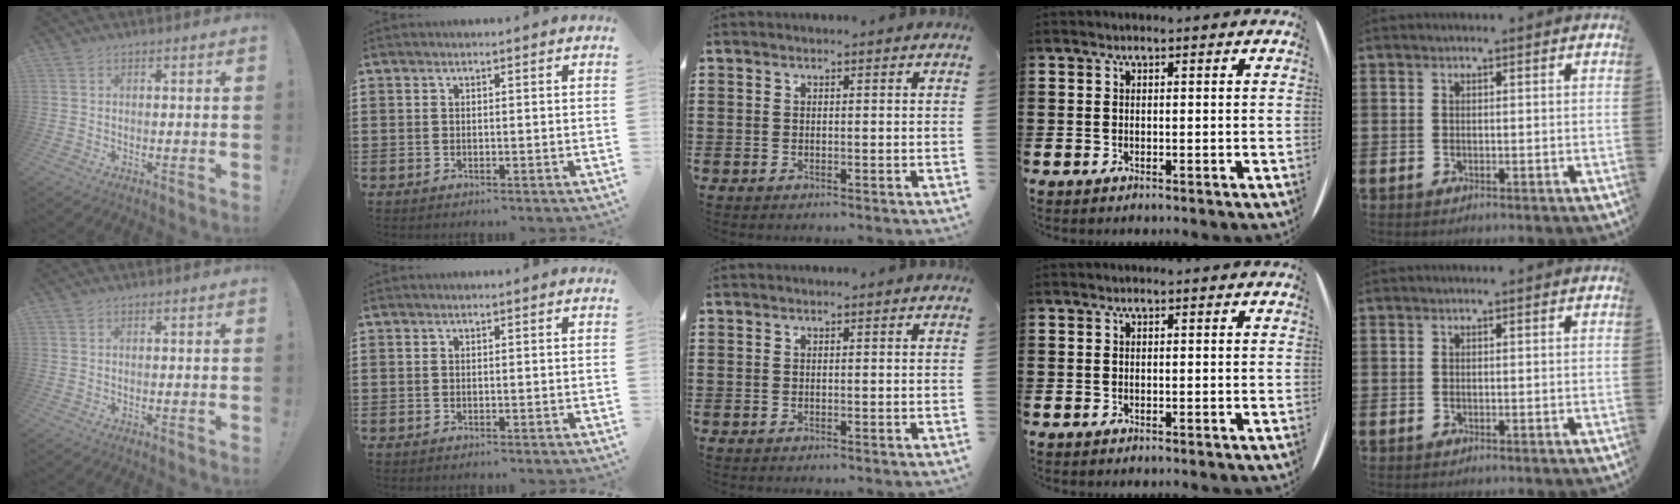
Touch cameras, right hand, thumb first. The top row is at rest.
{}